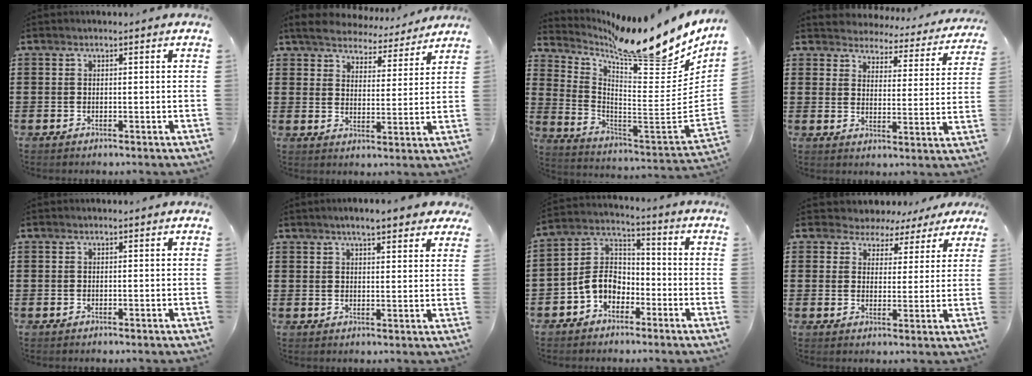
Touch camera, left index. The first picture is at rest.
{"total": 5.4, "force": [5.3, 0.6, 0.8], "torque": [-0.043, -0.034, 0.092]}
{"total": 14.1, "force": [11.1, 2.8, 8.2], "torque": [-0.136, -0.090, 0.177]}
{"total": 3.7, "force": [3.7, 0.3, -0.3], "torque": [-0.020, -0.032, 0.060]}
{"total": 0.0}
{"total": 4.6, "force": [3.8, 0.6, 2.5], "torque": [-0.059, 0.000, 0.068]}
{"total": 6.3, "force": [-3.0, 4.6, 3.0], "torque": [-0.084, 0.005, -0.066]}
{"total": 3.8, "force": [3.2, 2.2, 0.1], "torque": [-0.026, -0.006, 0.056]}